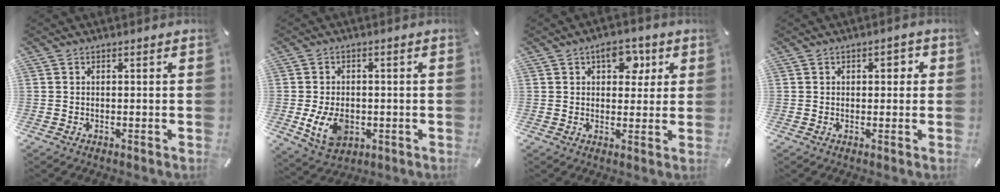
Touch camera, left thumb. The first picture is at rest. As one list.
[{"total": 9.1, "force": [-1.8, 6.7, 6.0], "torque": [-0.121, -0.001, -0.031]}, {"total": 7.8, "force": [3.0, 4.9, 5.2], "torque": [-0.053, -0.007, 0.044]}, {"total": 2.2, "force": [0.2, 1.5, 1.5], "torque": [-0.015, 0.004, -0.005]}]